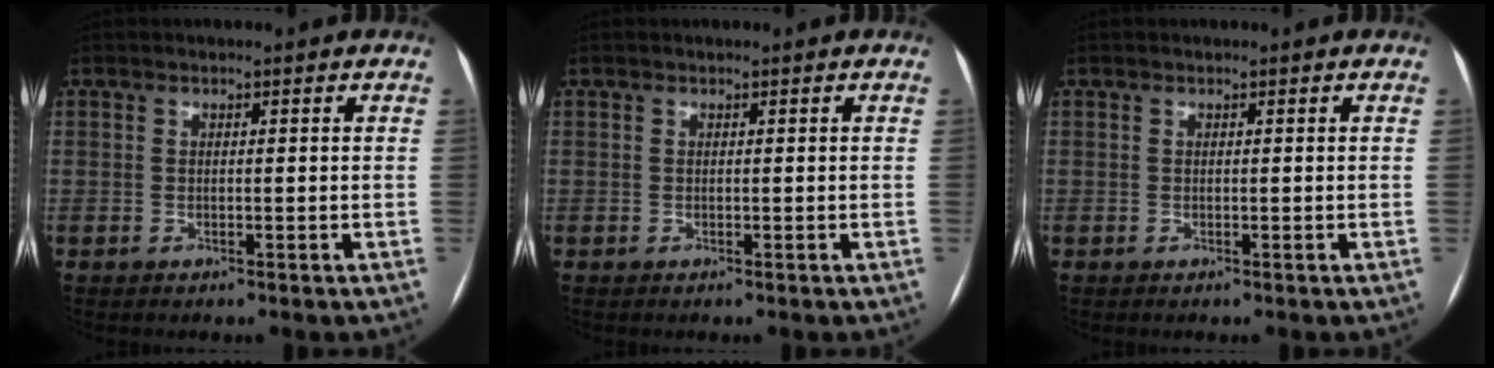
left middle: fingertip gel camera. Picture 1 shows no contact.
{"total": 0.0}
{"total": 0.0}